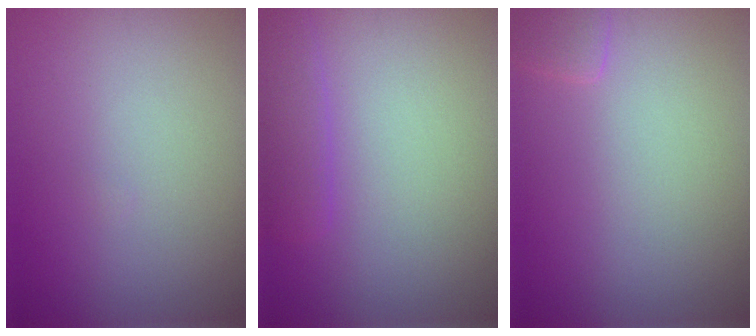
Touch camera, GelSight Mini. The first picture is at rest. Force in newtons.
{"total": 2.2, "press": 2.2, "slide": 0.1}
{"total": 1.3, "press": 1.3, "slide": 0.1}